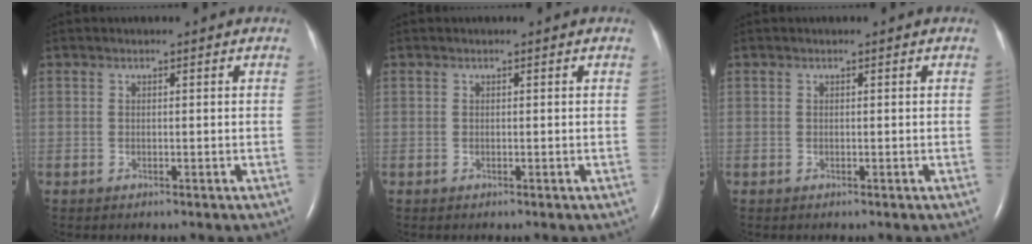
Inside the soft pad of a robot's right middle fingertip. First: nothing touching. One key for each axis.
{"total": 0.0}
{"total": 0.0}